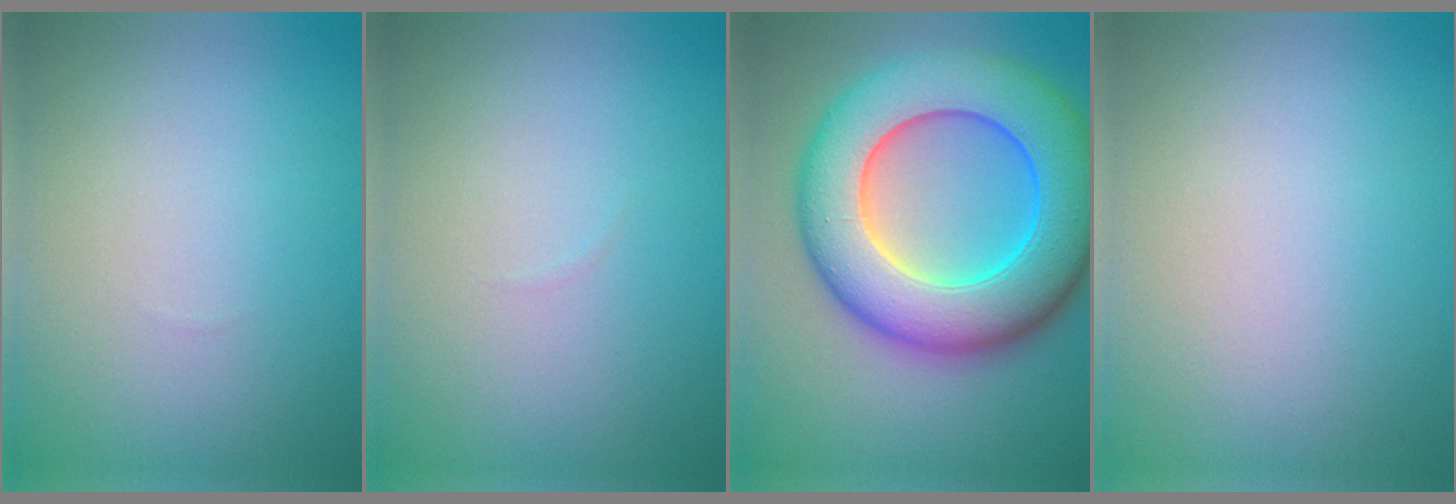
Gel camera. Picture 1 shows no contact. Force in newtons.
{"total": 0.0}
{"total": 13.2, "press": 13.2, "slide": 0.3}
{"total": 0.0}